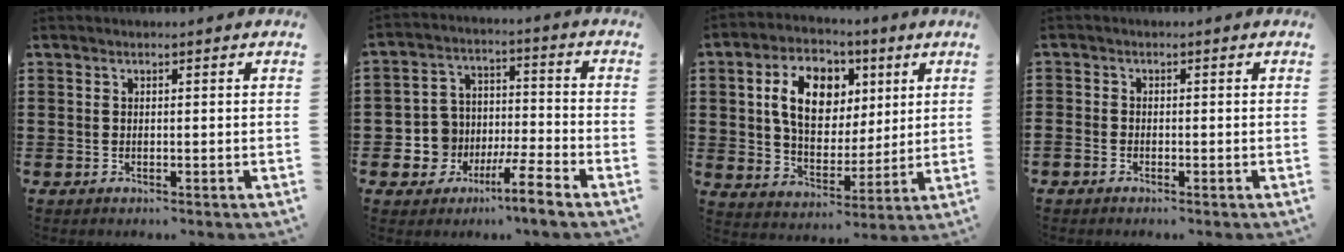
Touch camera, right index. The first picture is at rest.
{"total": 4.6, "force": [-3.6, 2.6, 1.5], "torque": [-0.039, 0.005, -0.070]}
{"total": 11.2, "force": [3.4, 7.4, 7.8], "torque": [-0.158, 0.013, 0.059]}
{"total": 0.9, "force": [-0.8, 0.4, 0.1], "torque": [-0.004, 0.000, -0.017]}